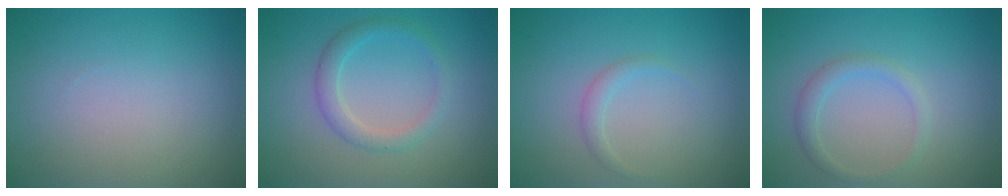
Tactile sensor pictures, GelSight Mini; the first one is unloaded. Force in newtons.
{"total": 2.2, "press": 2.2, "slide": 0.0}
{"total": 1.1, "press": 1.1, "slide": 0.0}
{"total": 1.7, "press": 1.7, "slide": 0.1}